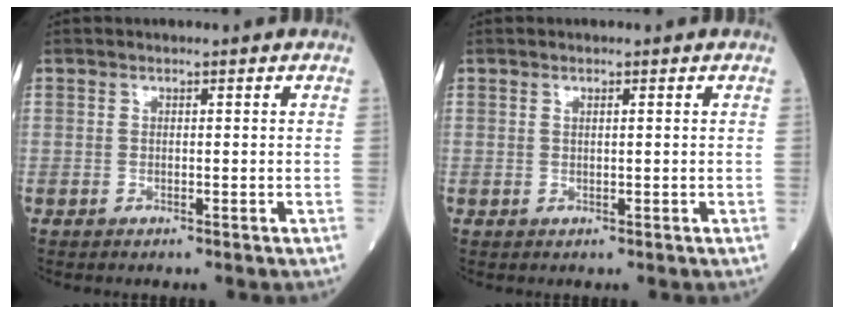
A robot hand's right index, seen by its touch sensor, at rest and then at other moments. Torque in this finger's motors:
{"motor_torque": [-0.15, 0.07, -0.05, -0.01]}